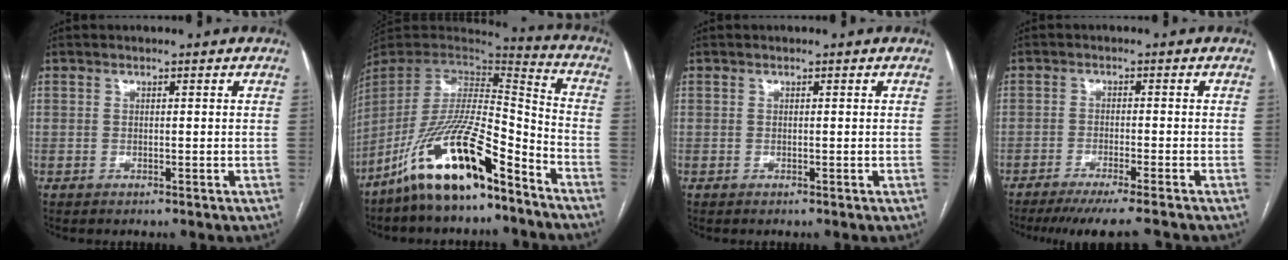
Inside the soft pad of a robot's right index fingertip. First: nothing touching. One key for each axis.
{"total": 18.4, "fx": -13.1, "fy": 3.3, "fz": 12.5, "tx": -0.260, "ty": -0.008, "tz": -0.242}
{"total": 0.0}
{"total": 9.9, "fx": -8.6, "fy": -0.4, "fz": 4.8, "tx": -0.054, "ty": -0.028, "tz": -0.130}